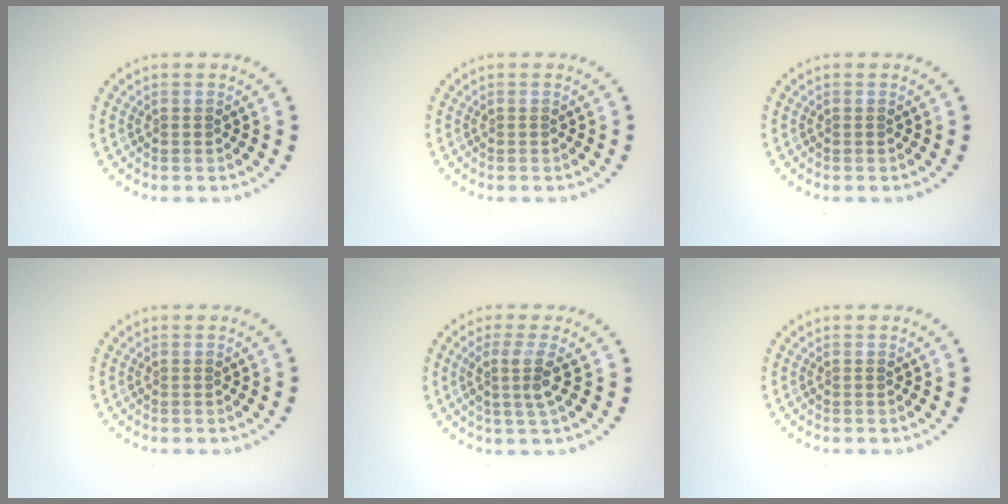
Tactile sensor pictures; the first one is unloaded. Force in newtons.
{"total": 0.0}
{"total": 0.0}
{"total": 0.0}
{"total": 2.7, "press": 2.0, "slide": 1.8}
{"total": 0.0}